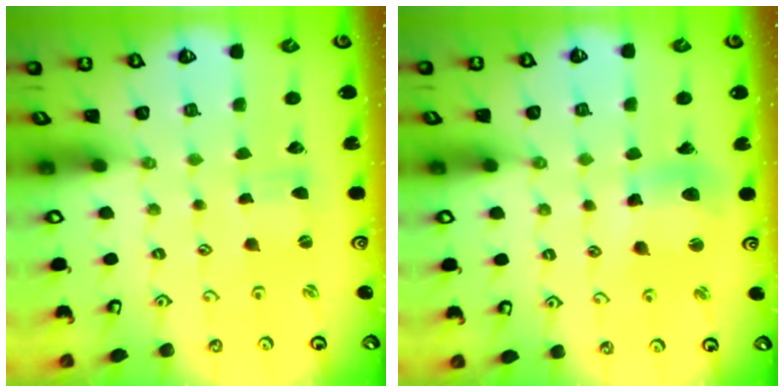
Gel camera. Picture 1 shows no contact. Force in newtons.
{"total": 10.3, "press": 10.2, "slide": 1.5}